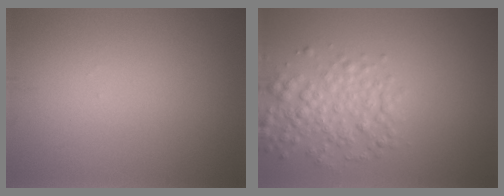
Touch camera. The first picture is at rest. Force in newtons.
{"total": 3.7, "press": 3.7, "slide": 0.2}